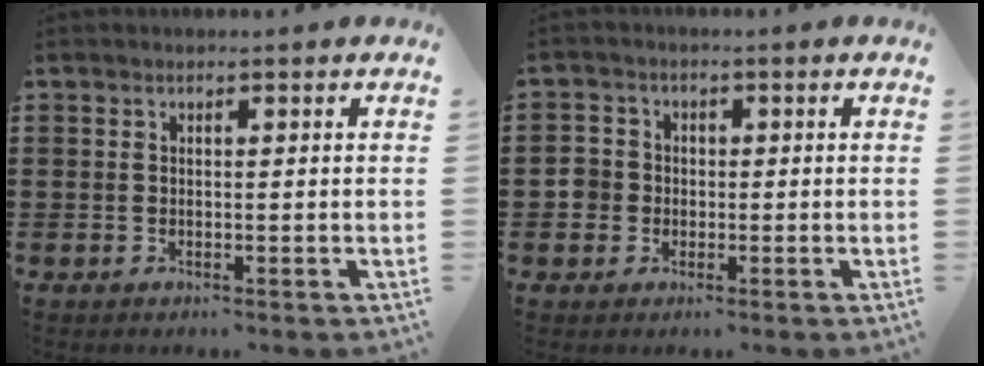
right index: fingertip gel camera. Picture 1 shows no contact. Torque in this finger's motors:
{"motor_torque": [0.35, -0.32, 0.03, 0.04]}